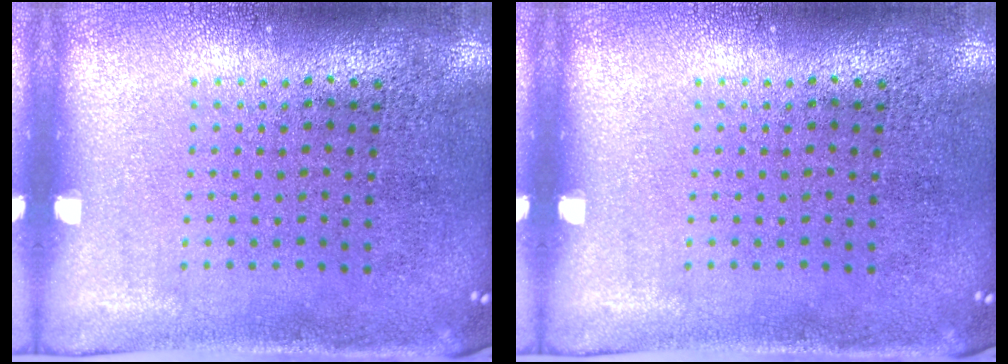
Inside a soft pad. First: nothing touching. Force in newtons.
{"total": 0.0}